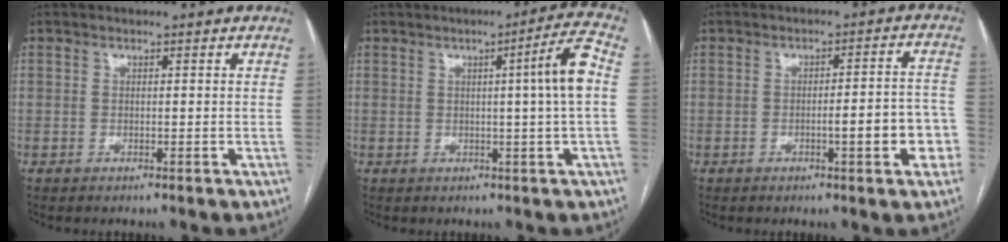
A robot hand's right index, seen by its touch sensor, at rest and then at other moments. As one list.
[{"total": 6.7, "force": [0.4, -1.4, 6.6], "torque": [-0.091, 0.002, 0.008]}, {"total": 7.5, "force": [-2.6, 1.2, 6.9], "torque": [-0.080, 0.020, -0.032]}]